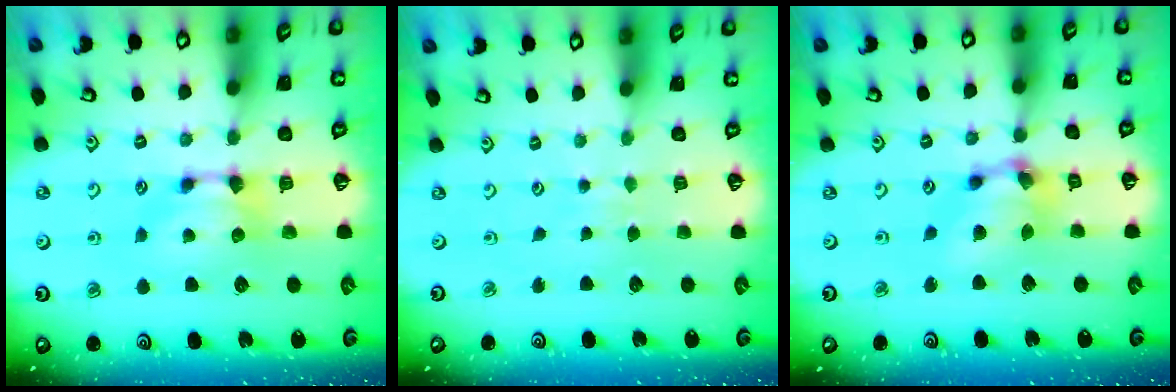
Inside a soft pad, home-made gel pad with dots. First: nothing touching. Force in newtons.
{"total": 4.6, "press": 4.6, "slide": 0.1}
{"total": 5.9, "press": 5.5, "slide": 1.9}